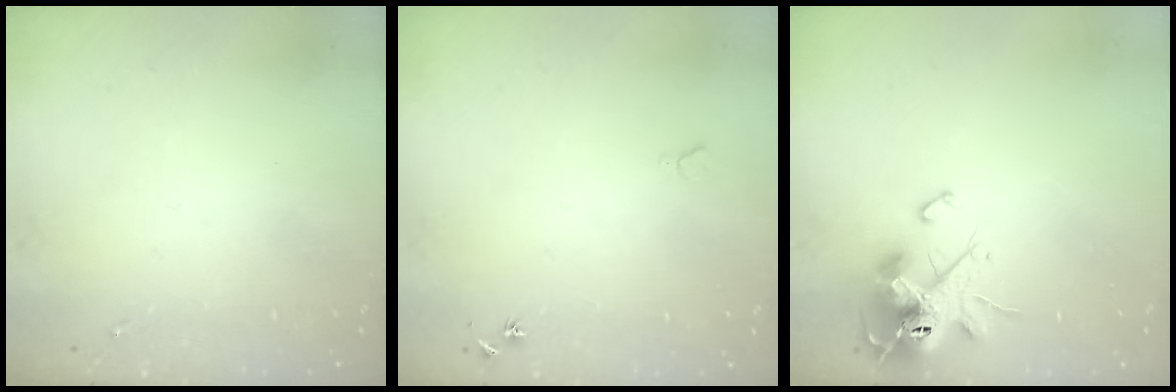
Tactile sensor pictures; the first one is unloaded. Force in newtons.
{"total": 5.6, "press": 5.5, "slide": 0.7}
{"total": 13.9, "press": 13.8, "slide": 1.3}